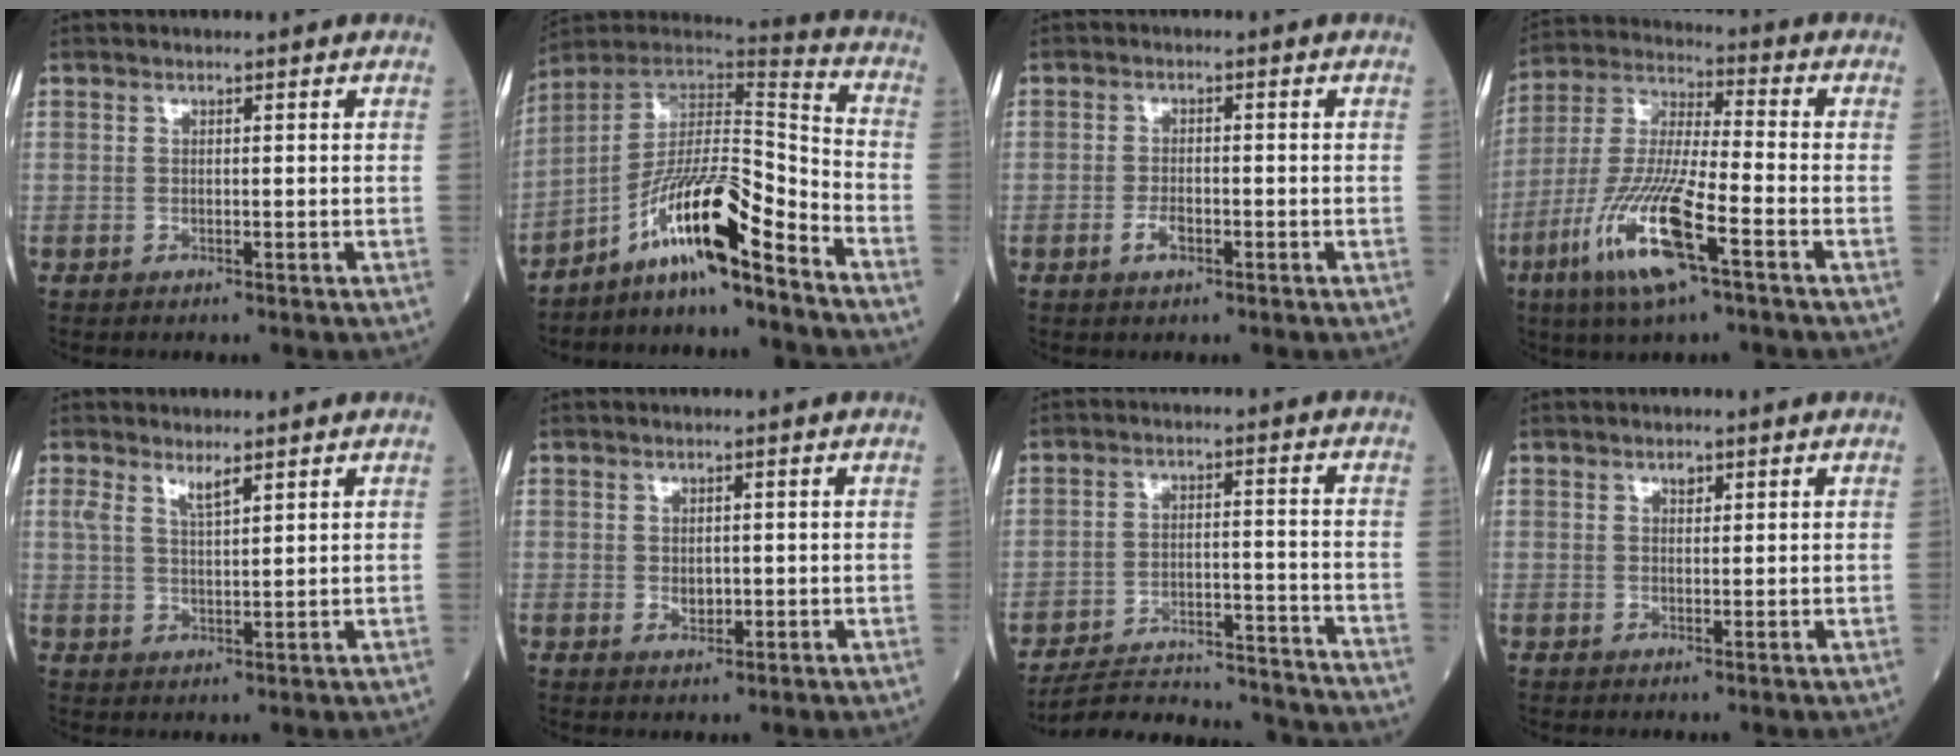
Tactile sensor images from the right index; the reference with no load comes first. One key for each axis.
{"total": 13.8, "fx": -9.2, "fy": 1.3, "fz": 10.1, "tx": -0.179, "ty": 0.019, "tz": -0.162}
{"total": 2.3, "fx": -1.2, "fy": 1.0, "fz": 1.8, "tx": -0.034, "ty": 0.002, "tz": -0.021}
{"total": 14.7, "fx": -6.7, "fy": 1.8, "fz": 12.9, "tx": -0.271, "ty": -0.020, "tz": -0.128}
{"total": 3.0, "fx": 2.1, "fy": 0.5, "fz": 2.0, "tx": -0.043, "ty": 0.002, "tz": 0.043}
{"total": 1.8, "fx": 0.0, "fy": 1.3, "fz": 1.3, "tx": -0.016, "ty": -0.001, "tz": 0.004}
{"total": 20.3, "fx": -19.6, "fy": 1.4, "fz": 5.3, "tx": -0.074, "ty": -0.009, "tz": -0.269}
{"total": 0.9, "fx": 0.5, "fy": 0.5, "fz": 0.5, "tx": -0.008, "ty": -0.002, "tz": 0.008}